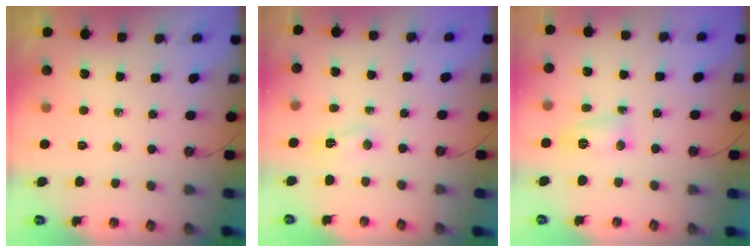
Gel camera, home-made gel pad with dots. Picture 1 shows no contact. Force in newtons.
{"total": 2.4, "press": 2.3, "slide": 0.7}
{"total": 4.5, "press": 4.3, "slide": 1.3}